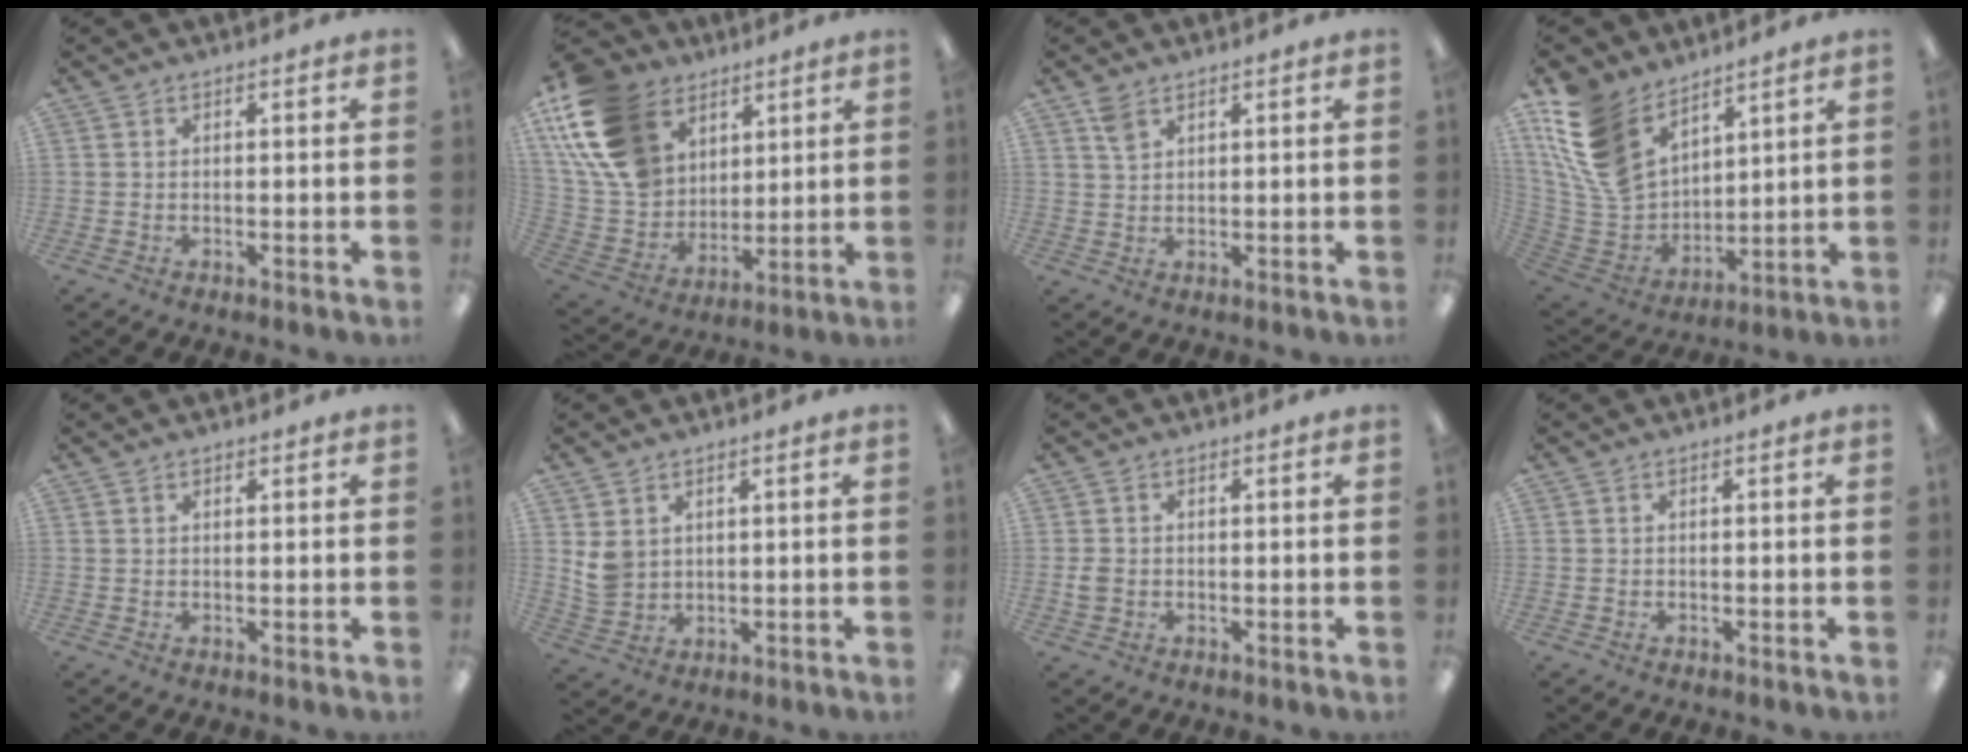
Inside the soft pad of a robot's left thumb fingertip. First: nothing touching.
{"total": 19.9, "force": [9.7, 14.3, 9.8], "torque": [-0.226, -0.036, 0.187]}
{"total": 3.2, "force": [2.2, 1.6, 1.5], "torque": [-0.029, -0.005, 0.041]}
{"total": 17.3, "force": [10.5, 10.8, 8.4], "torque": [-0.204, -0.052, 0.206]}
{"total": 0.9, "force": [0.6, 0.6, 0.3], "torque": [-0.006, 0.001, 0.012]}
{"total": 4.9, "force": [2.2, 3.9, 1.9], "torque": [-0.036, 0.000, 0.044]}
{"total": 2.2, "force": [-0.3, 1.9, 1.1], "torque": [-0.019, 0.005, -0.006]}
{"total": 0.0}